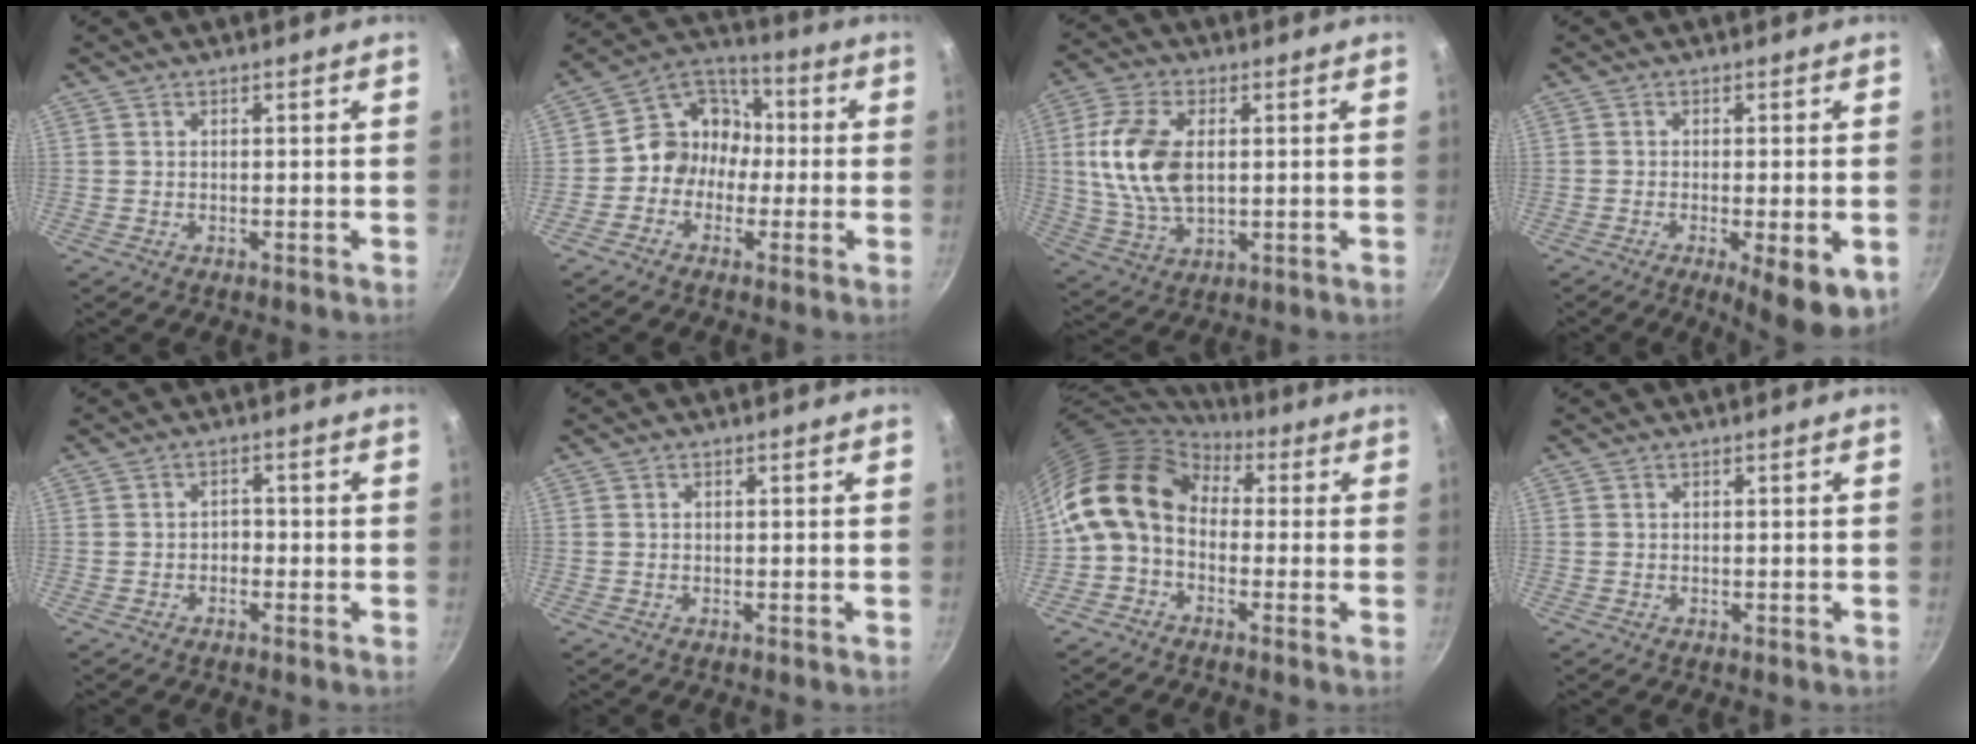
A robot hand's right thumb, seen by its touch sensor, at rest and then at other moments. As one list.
[{"total": 10.2, "force": [-1.6, 9.0, 4.5], "torque": [-0.027, 0.043, -0.053]}, {"total": 13.5, "force": [1.6, 7.8, 10.9], "torque": [-0.205, -0.001, 0.031]}, {"total": 9.5, "force": [-3.2, 2.5, 8.6], "torque": [-0.112, -0.002, -0.039]}, {"total": 1.9, "force": [-0.9, 1.4, 0.9], "torque": [0.000, 0.013, -0.016]}, {"total": 0.0}, {"total": 12.2, "force": [0.7, 9.1, 8.0], "torque": [-0.123, 0.028, -0.012]}, {"total": 0.0}]